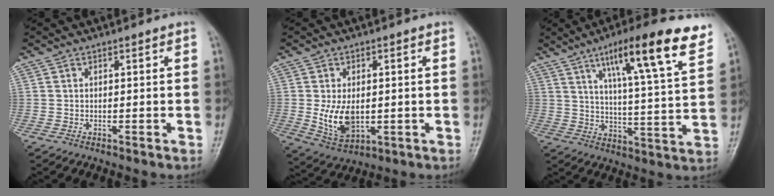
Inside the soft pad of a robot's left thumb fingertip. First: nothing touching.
{"total": 7.7, "force": [-0.5, 4.8, 6.0], "torque": [-0.099, -0.010, 0.006]}
{"total": 18.1, "force": [10.6, 2.7, 14.5], "torque": [-0.200, -0.041, 0.160]}